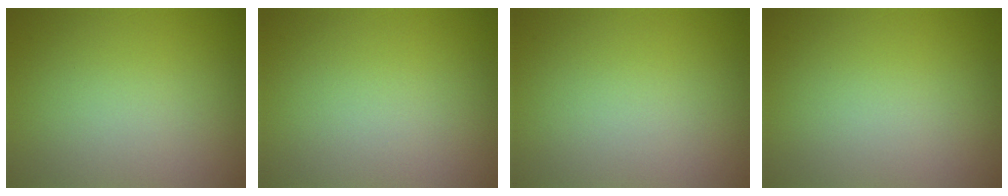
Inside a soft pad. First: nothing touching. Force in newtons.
{"total": 0.0}
{"total": 0.0}
{"total": 0.0}